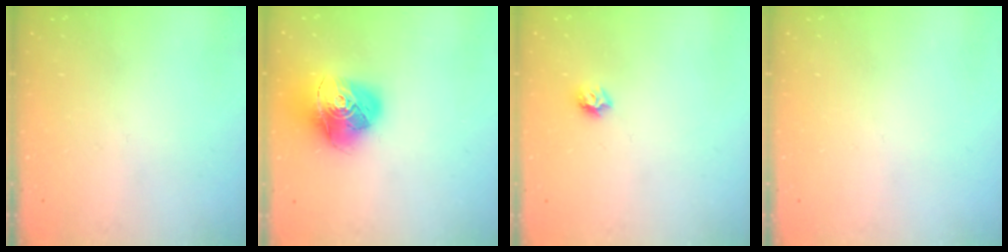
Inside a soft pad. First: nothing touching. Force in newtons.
{"total": 16.4, "press": 16.3, "slide": 1.8}
{"total": 5.8, "press": 5.8, "slide": 0.7}
{"total": 0.0}